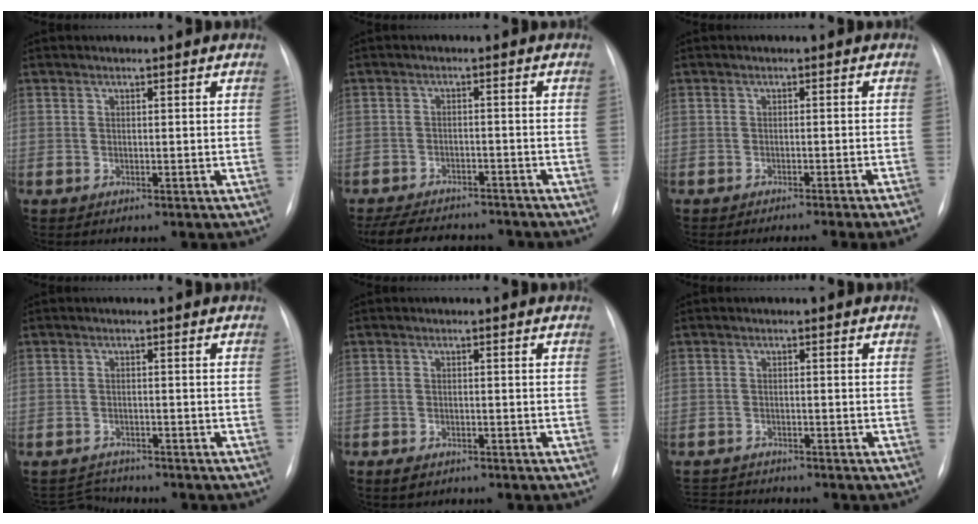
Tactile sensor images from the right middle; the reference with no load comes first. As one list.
[{"total": 13.5, "force": [-11.8, 4.3, 4.9], "torque": [-0.104, -0.001, -0.158]}, {"total": 7.9, "force": [-6.9, -2.0, 3.4], "torque": [-0.011, -0.017, -0.084]}, {"total": 2.6, "force": [-2.4, 0.1, -1.0], "torque": [0.015, -0.016, -0.037]}, {"total": 1.8, "force": [-1.3, 1.0, 0.7], "torque": [-0.021, -0.001, -0.017]}, {"total": 4.3, "force": [-4.3, 0.3, 0.3], "torque": [-0.008, -0.016, -0.070]}]